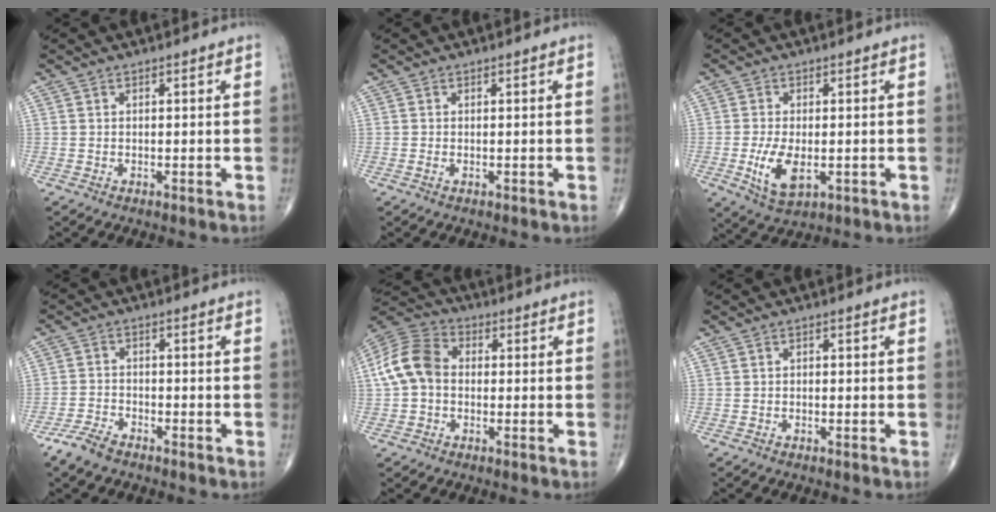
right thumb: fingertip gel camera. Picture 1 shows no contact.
{"total": 0.0}
{"total": 7.3, "force": [-1.5, 3.7, 6.1], "torque": [-0.115, -0.011, -0.019]}
{"total": 4.5, "force": [-3.6, 1.7, 2.1], "torque": [-0.049, 0.008, -0.072]}
{"total": 10.8, "force": [0.0, 8.1, 7.1], "torque": [-0.137, 0.034, -0.012]}
{"total": 0.5, "force": [-0.1, 0.4, 0.3], "torque": [0.001, 0.002, -0.007]}